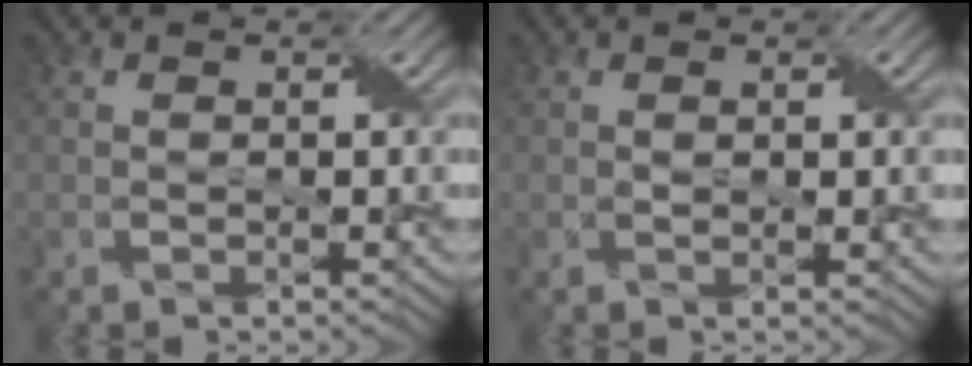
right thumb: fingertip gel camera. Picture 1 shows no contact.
{"total": 1.1, "force": [0.3, 0.2, 1.1], "torque": [-0.019, 0.001, 0.005]}